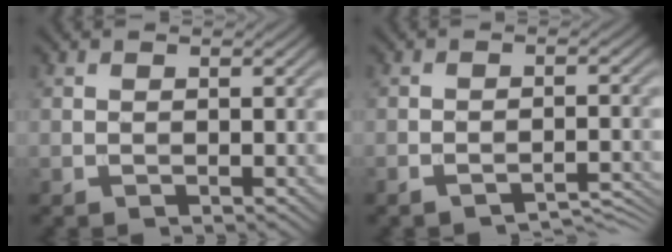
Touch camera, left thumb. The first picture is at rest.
{"total": 3.2, "force": [-2.8, 0.5, 1.4], "torque": [-0.019, 0.005, -0.043]}